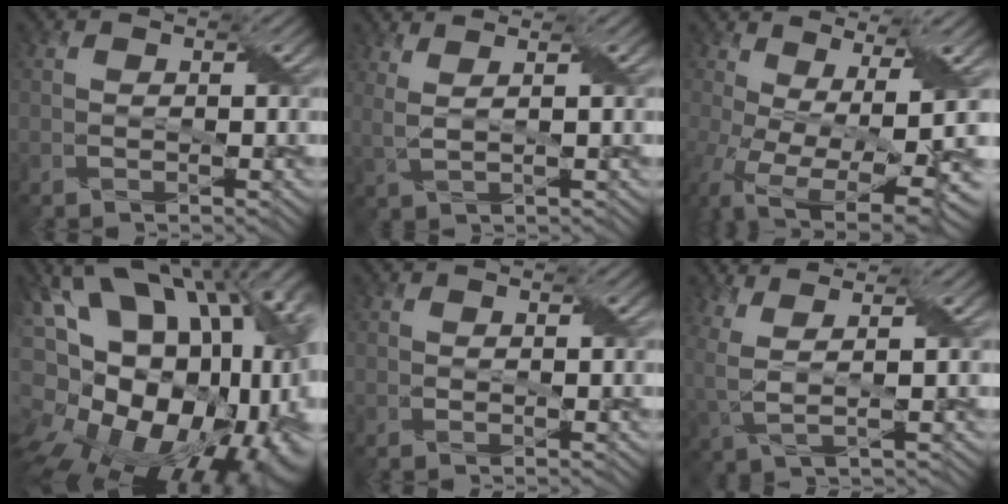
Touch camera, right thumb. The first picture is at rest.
{"total": 3.6, "force": [2.4, 0.9, 2.6], "torque": [-0.046, 0.007, 0.029]}
{"total": 14.3, "force": [-3.4, 6.1, 12.5], "torque": [-0.244, -0.047, -0.021]}
{"total": 22.6, "force": [-3.0, 14.7, 16.8], "torque": [-0.297, 0.006, -0.056]}
{"total": 0.6, "force": [0.2, 0.2, 0.5], "torque": [-0.010, 0.001, 0.003]}
{"total": 4.7, "force": [2.1, 1.1, 4.0], "torque": [-0.100, 0.009, 0.043]}